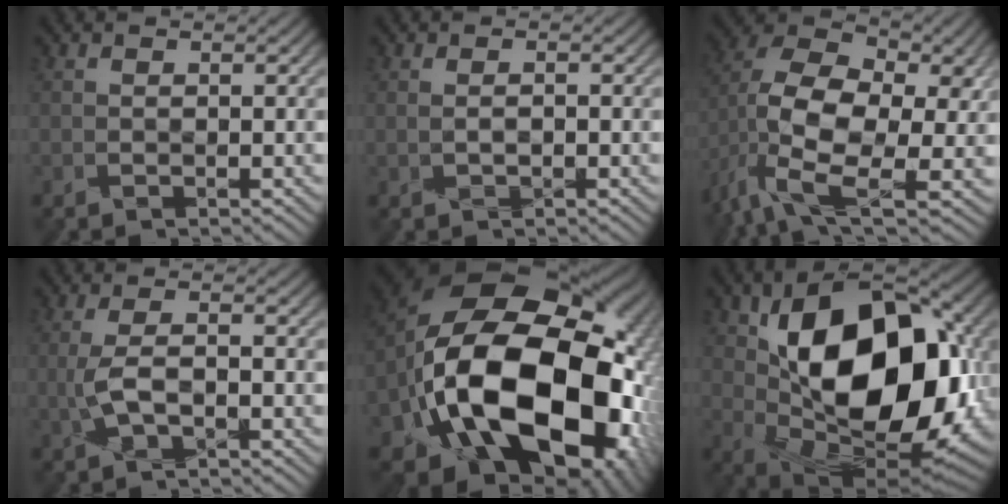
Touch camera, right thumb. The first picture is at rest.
{"total": 0.6, "force": [-0.2, 0.3, 0.5], "torque": [-0.009, 0.003, -0.001]}
{"total": 16.3, "force": [-3.1, 10.0, 12.4], "torque": [-0.277, 0.003, -0.058]}
{"total": 3.0, "force": [-1.0, 1.0, 2.7], "torque": [-0.066, 0.004, -0.021]}
{"total": 23.2, "force": [-4.7, 15.6, 16.5], "torque": [-0.346, -0.067, -0.042]}
{"total": 18.1, "force": [2.3, 11.3, 13.9], "torque": [-0.212, -0.003, 0.048]}